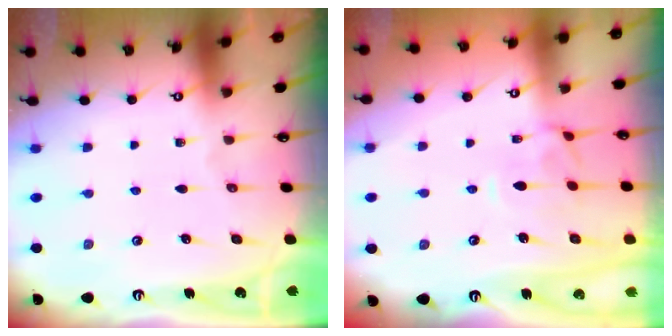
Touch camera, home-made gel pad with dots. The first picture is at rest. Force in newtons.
{"total": 0.7, "press": 0.4, "slide": 0.6}